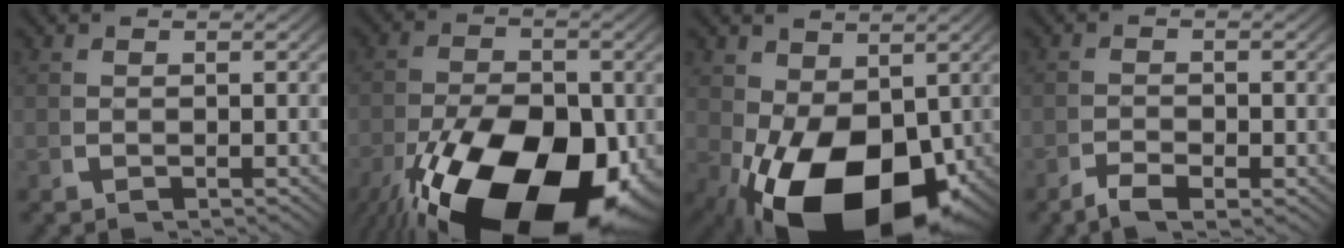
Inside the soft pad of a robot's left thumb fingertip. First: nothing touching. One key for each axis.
{"total": 19.3, "fx": -6.3, "fy": 11.0, "fz": 14.5, "tx": -0.264, "ty": -0.090, "tz": -0.057}
{"total": 13.8, "fx": -3.3, "fy": 8.3, "fz": 10.5, "tx": -0.195, "ty": -0.071, "tz": -0.018}
{"total": 2.1, "fx": -1.4, "fy": 0.9, "fz": 1.2, "tx": -0.022, "ty": -0.008, "tz": -0.028}